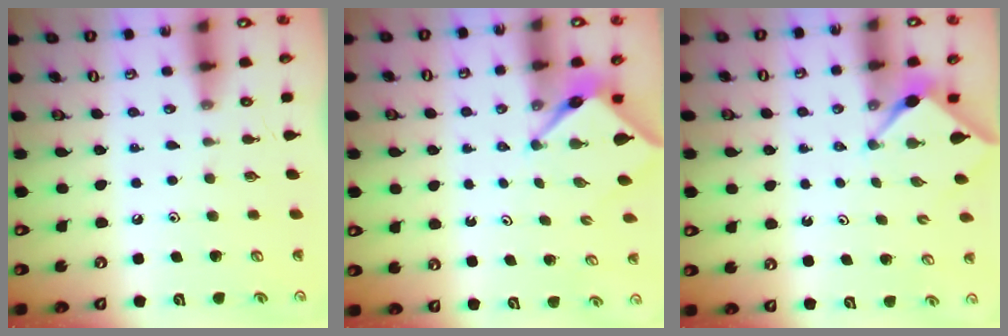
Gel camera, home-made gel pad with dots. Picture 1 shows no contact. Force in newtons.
{"total": 3.3, "press": 3.3, "slide": 0.2}
{"total": 3.0, "press": 3.0, "slide": 0.4}